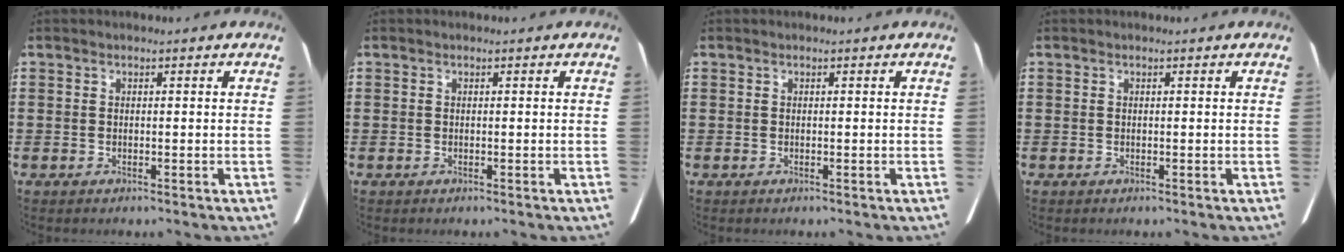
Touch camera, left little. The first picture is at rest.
{"total": 0.0}
{"total": 0.0}
{"total": 0.0}